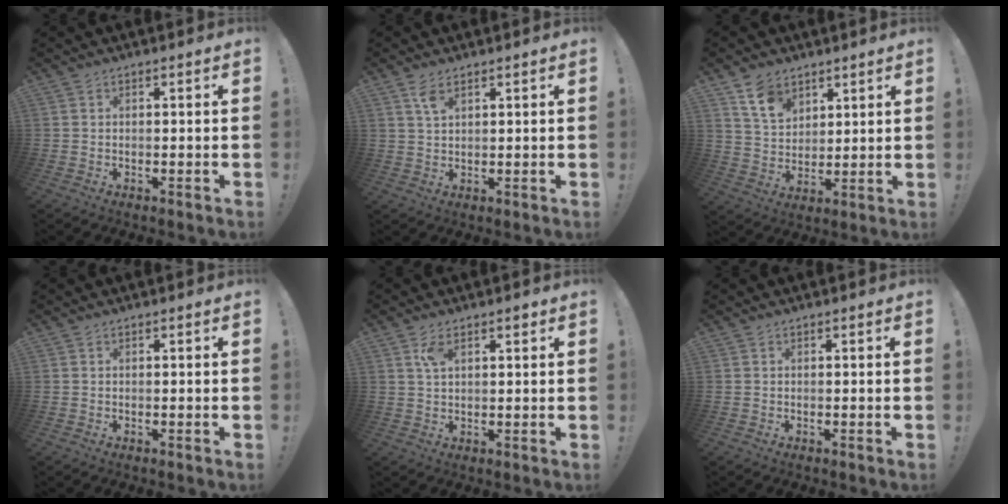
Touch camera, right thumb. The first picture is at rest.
{"total": 3.7, "force": [2.3, 1.5, 2.5], "torque": [-0.043, -0.009, 0.039]}
{"total": 10.3, "force": [6.8, 6.6, 4.0], "torque": [-0.072, -0.035, 0.132]}
{"total": 0.0}
{"total": 3.9, "force": [1.9, 1.6, 3.0], "torque": [-0.046, -0.004, 0.031]}
{"total": 0.0}